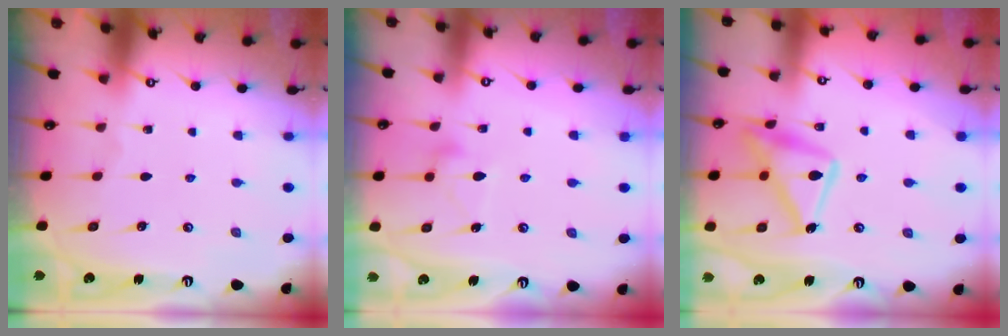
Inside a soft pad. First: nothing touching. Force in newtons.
{"total": 11.0, "press": 11.0, "slide": 0.4}
{"total": 16.2, "press": 16.1, "slide": 1.1}